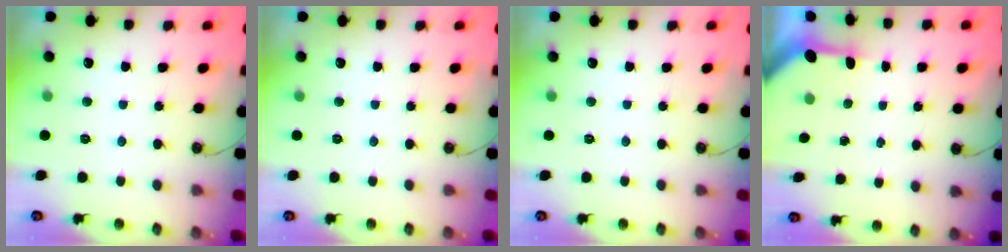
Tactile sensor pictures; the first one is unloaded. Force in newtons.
{"total": 0.0}
{"total": 0.0}
{"total": 3.1, "press": 3.1, "slide": 0.2}